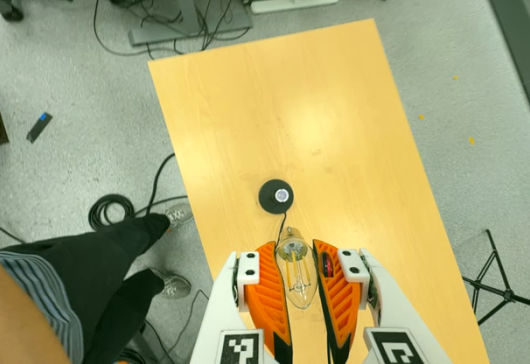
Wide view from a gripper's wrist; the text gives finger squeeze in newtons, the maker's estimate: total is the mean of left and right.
{"total": 21.8, "left": 24.8, "right": 18.7}